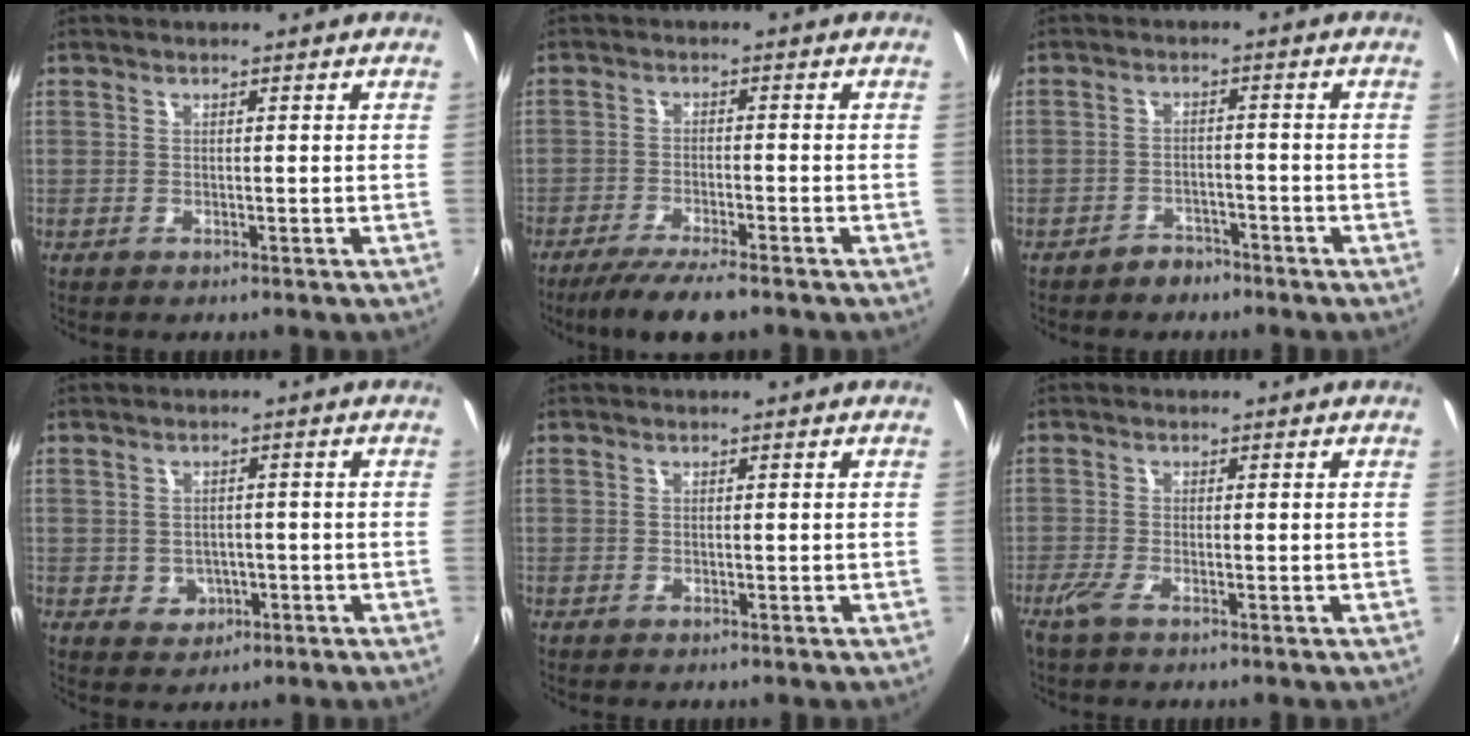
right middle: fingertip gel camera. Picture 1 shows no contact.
{"total": 8.1, "force": [-6.4, 1.2, 4.7], "torque": [-0.106, -0.022, -0.110]}
{"total": 3.5, "force": [-3.0, 1.8, 0.4], "torque": [-0.016, 0.011, -0.044]}
{"total": 4.1, "force": [-1.0, 3.7, 1.3], "torque": [-0.032, 0.005, -0.003]}
{"total": 0.0}
{"total": 2.2, "force": [-1.4, 0.1, 1.6], "torque": [-0.036, -0.009, -0.031]}